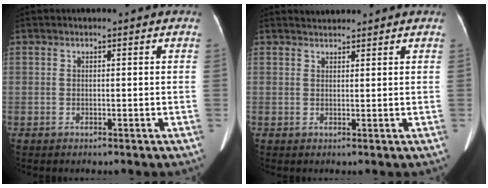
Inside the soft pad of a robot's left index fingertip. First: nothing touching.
{"total": 1.5, "force": [1.5, 0.3, -0.1], "torque": [-0.009, 0.013, 0.029]}